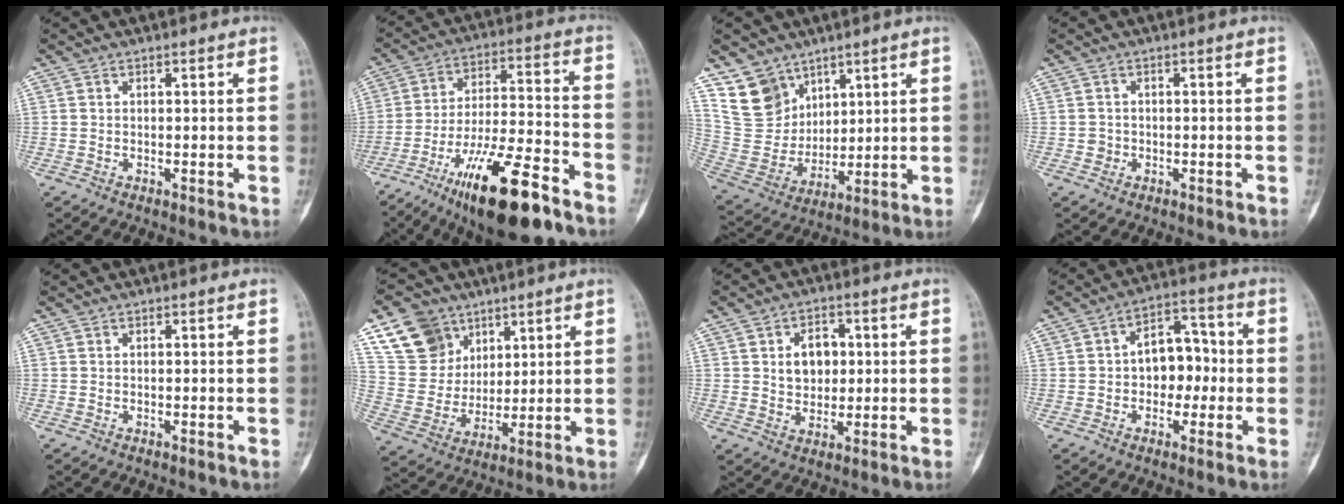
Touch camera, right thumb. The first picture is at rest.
{"total": 20.4, "force": [-12.6, 5.3, 15.2], "torque": [-0.263, 0.063, -0.211]}
{"total": 11.9, "force": [7.9, 8.3, 3.0], "torque": [-0.031, -0.047, 0.177]}
{"total": 1.3, "force": [-0.3, 1.2, 0.1], "torque": [0.009, 0.007, -0.008]}
{"total": 0.0}
{"total": 13.4, "force": [7.9, 10.1, 4.0], "torque": [-0.049, -0.030, 0.163]}
{"total": 7.1, "force": [1.3, 5.4, 4.5], "torque": [-0.037, -0.003, 0.021]}
{"total": 9.3, "force": [-0.5, 6.5, 6.6], "torque": [-0.056, 0.034, -0.019]}